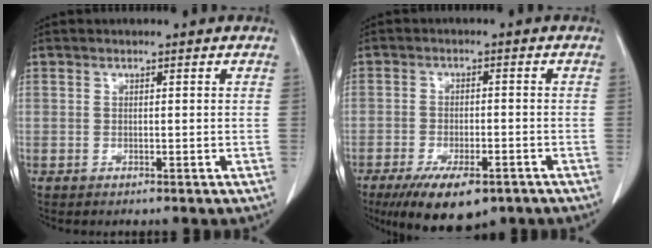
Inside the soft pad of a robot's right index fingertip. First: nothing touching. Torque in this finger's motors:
{"motor_torque": [1.07, -1.07, 0.62, 0.16]}